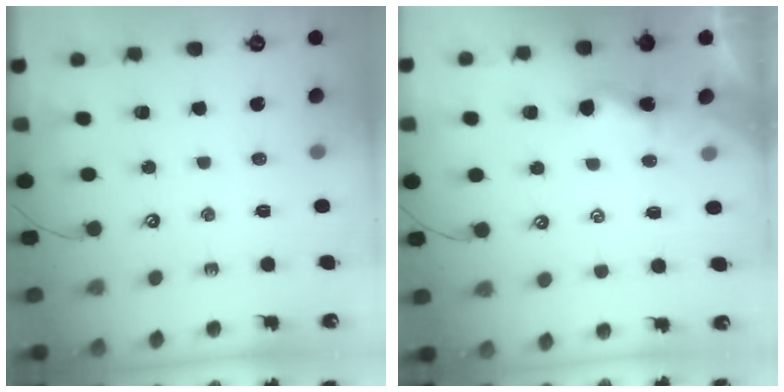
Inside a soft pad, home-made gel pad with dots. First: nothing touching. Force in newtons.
{"total": 1.9, "press": 1.9, "slide": 0.2}